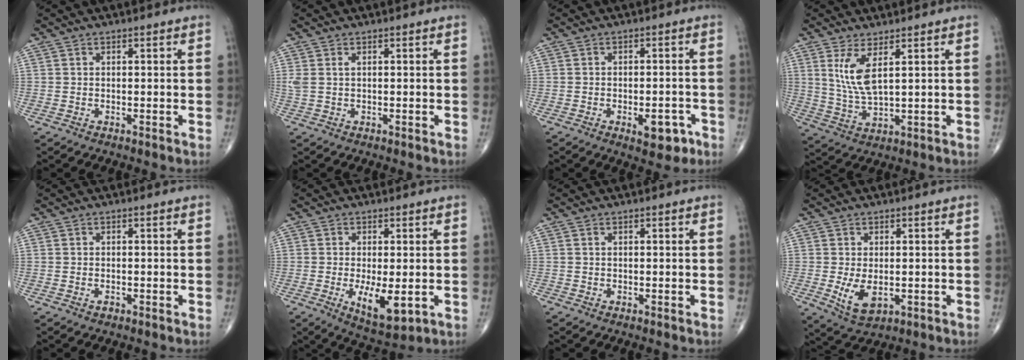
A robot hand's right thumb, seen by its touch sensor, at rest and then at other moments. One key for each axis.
{"total": 1.9, "fx": 0.6, "fy": 0.9, "fz": 1.6, "tx": -0.048, "ty": 0.015, "tz": 0.020}
{"total": 5.9, "fx": -2.8, "fy": 2.8, "fz": 4.4, "tx": -0.041, "ty": 0.013, "tz": -0.032}
{"total": 7.1, "fx": 2.8, "fy": 2.1, "fz": 6.2, "tx": -0.133, "ty": -0.025, "tz": 0.067}
{"total": 0.8, "fx": -0.5, "fy": 0.5, "fz": 0.5, "tx": -0.007, "ty": 0.002, "tz": -0.008}
{"total": 8.2, "fx": -1.7, "fy": 3.3, "fz": 7.3, "tx": -0.114, "ty": -0.020, "tz": -0.019}
{"total": 0.0}
{"total": 5.9, "fx": -0.9, "fy": 3.4, "fz": 4.8, "tx": -0.085, "ty": -0.015, "tz": -0.007}